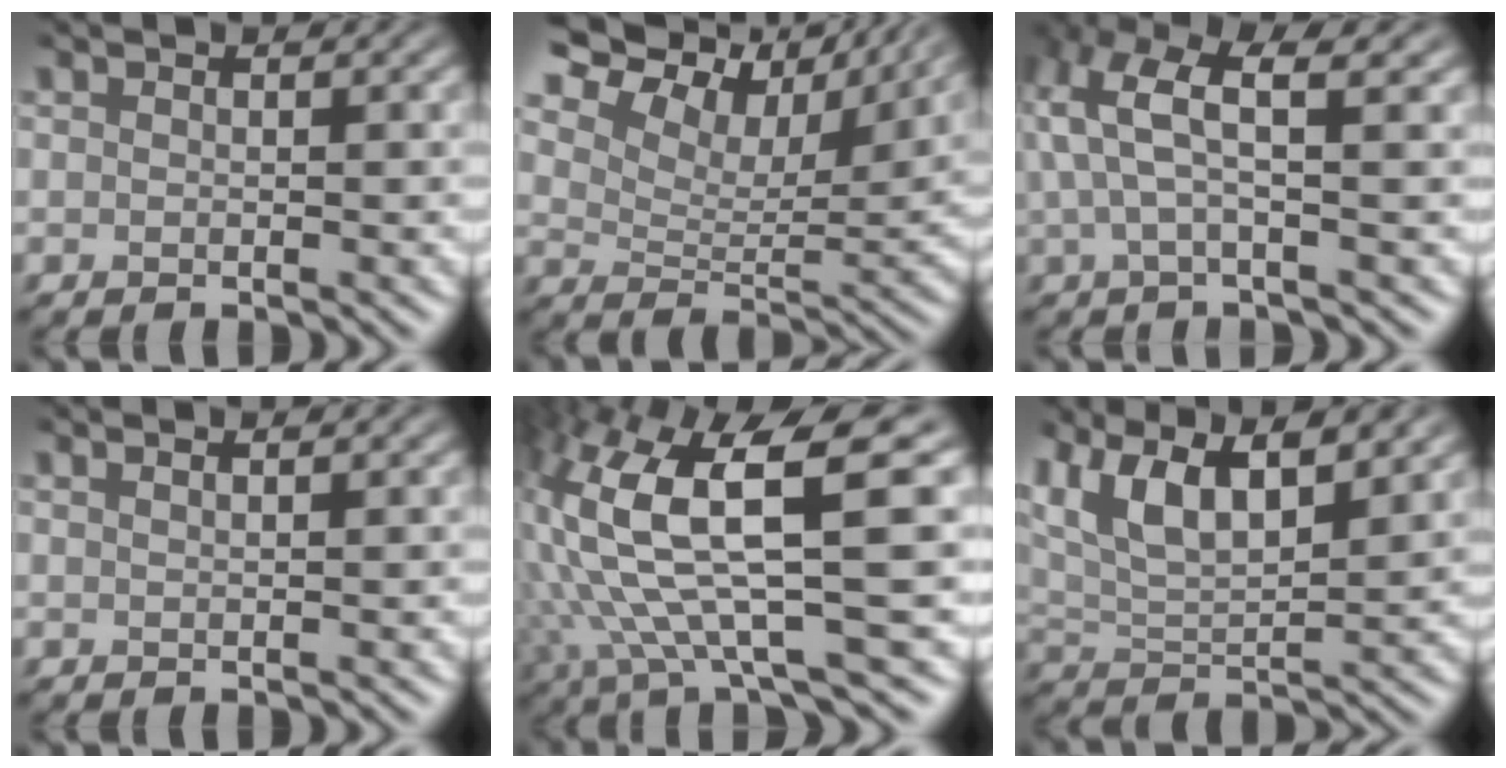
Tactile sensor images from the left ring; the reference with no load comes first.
{"total": 12.8, "force": [8.7, 6.6, 6.6], "torque": [-0.138, 0.024, 0.126]}
{"total": 5.6, "force": [2.6, 1.2, 4.8], "torque": [-0.099, 0.017, 0.046]}
{"total": 1.5, "force": [1.0, 0.5, 0.9], "torque": [-0.001, -0.004, 0.001]}
{"total": 12.8, "force": [1.6, 3.6, 12.2], "torque": [-0.260, -0.009, 0.049]}
{"total": 10.2, "force": [5.8, 4.4, 7.1], "torque": [-0.129, 0.034, 0.086]}